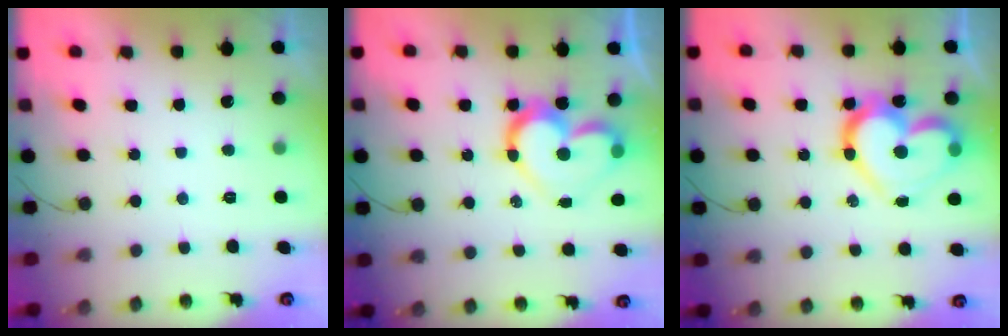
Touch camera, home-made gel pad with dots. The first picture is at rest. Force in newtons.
{"total": 14.4, "press": 14.4, "slide": 1.2}
{"total": 18.6, "press": 18.5, "slide": 2.0}